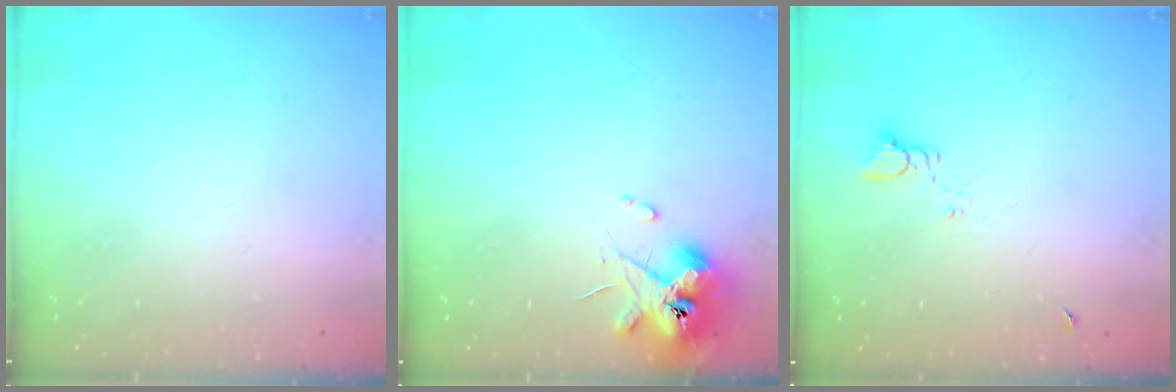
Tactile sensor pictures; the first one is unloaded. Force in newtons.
{"total": 10.8, "press": 10.7, "slide": 1.4}
{"total": 2.5, "press": 2.5, "slide": 0.3}